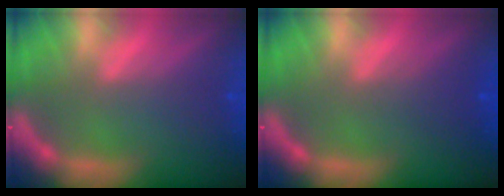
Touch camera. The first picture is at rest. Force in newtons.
{"total": 2.0}